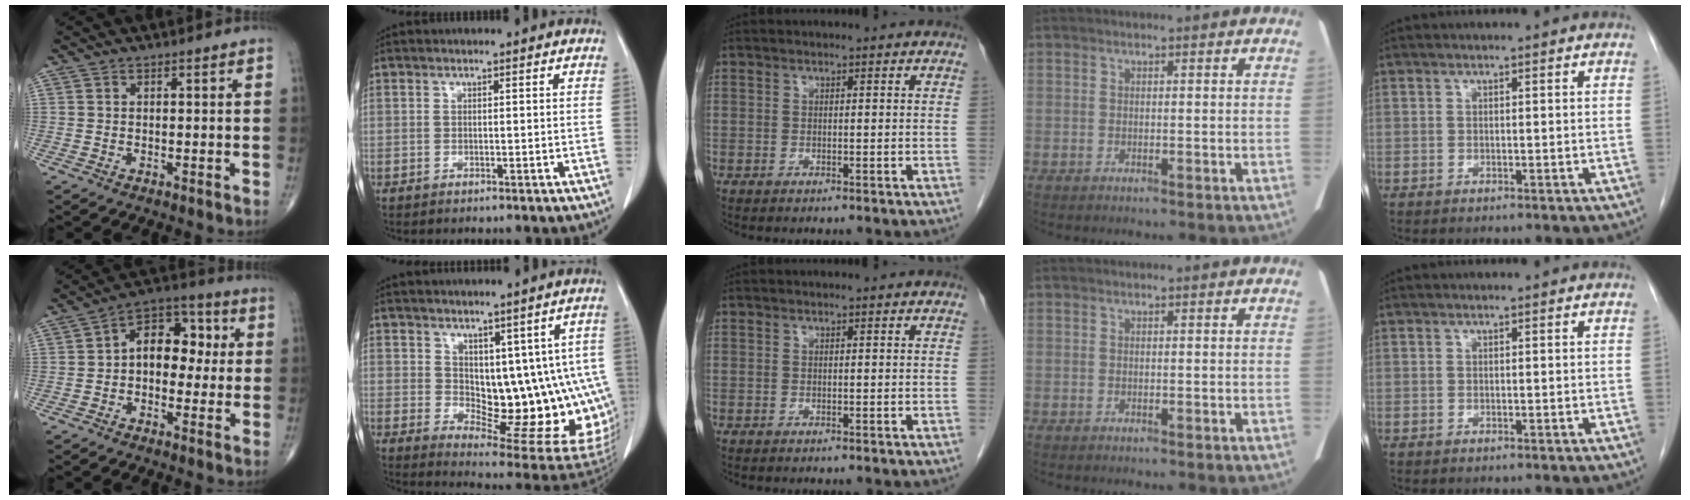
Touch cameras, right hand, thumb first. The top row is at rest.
{"thumb": {"total": 11.3, "force": [0.6, 7.6, 8.4], "torque": [-0.086, 0.036, -0.004]}, "index": {"total": 14.3, "force": [1.3, 7.9, 11.8], "torque": [-0.127, -0.001, 0.037]}}